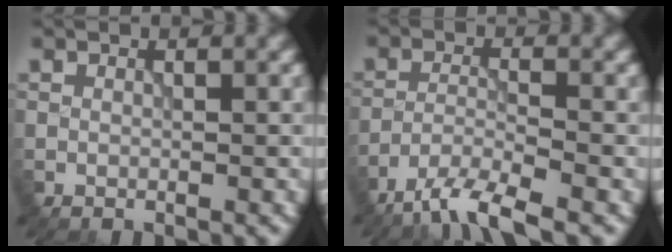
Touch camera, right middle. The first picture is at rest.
{"total": 5.3, "force": [-4.2, 0.9, 3.1], "torque": [-0.059, -0.007, -0.087]}